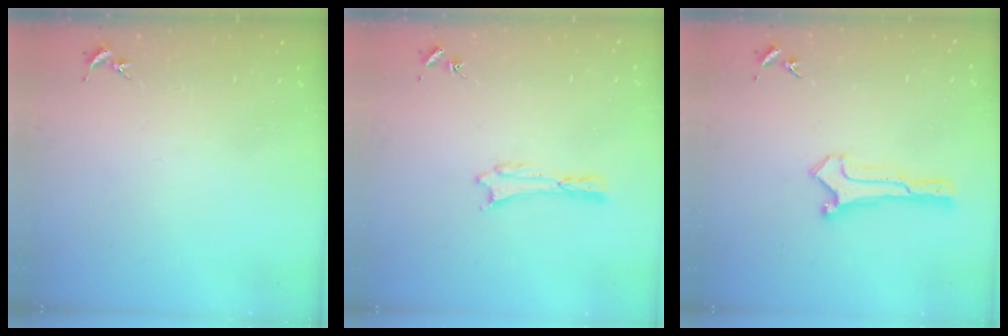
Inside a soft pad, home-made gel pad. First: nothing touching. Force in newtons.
{"total": 0.7, "press": 0.7, "slide": 0.1}
{"total": 0.6, "press": 0.6, "slide": 0.0}